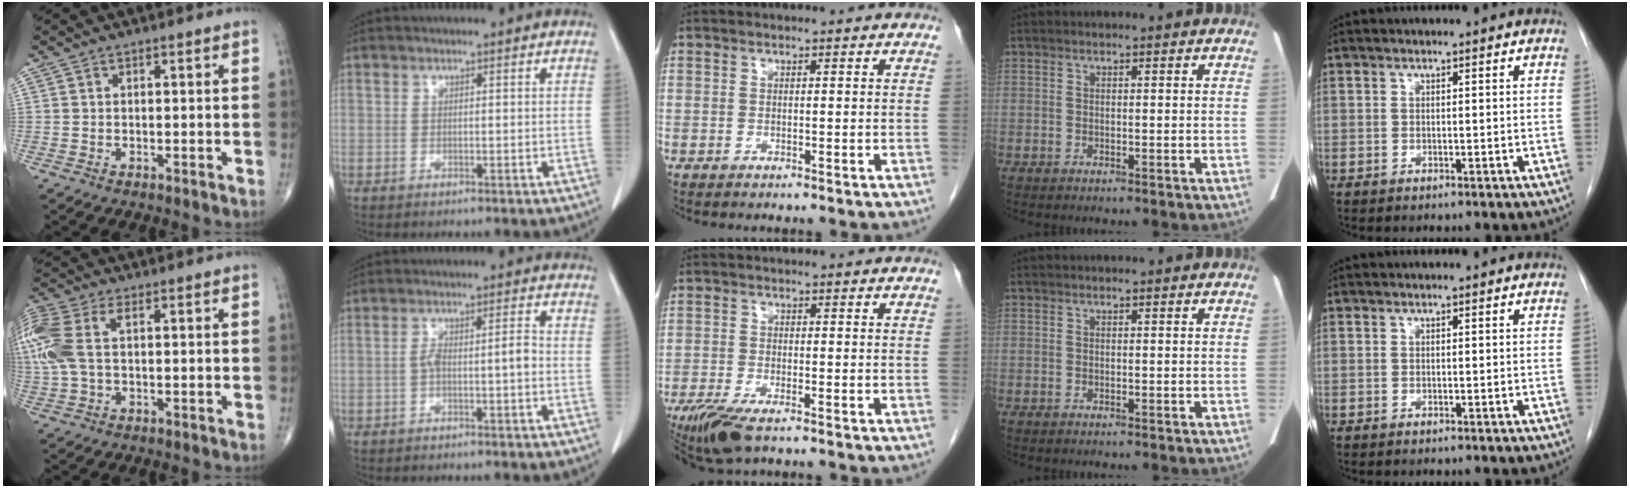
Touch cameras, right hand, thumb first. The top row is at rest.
{"thumb": {"total": 12.3, "force": [2.3, 7.0, 9.9], "torque": [-0.282, 0.024, 0.045]}, "index": {"total": 3.8, "force": [-1.1, 0.7, 3.6], "torque": [-0.063, 0.016, -0.015]}, "middle": {"total": 6.5, "force": [-4.6, 1.5, 4.4], "torque": [-0.080, -0.016, -0.081]}}